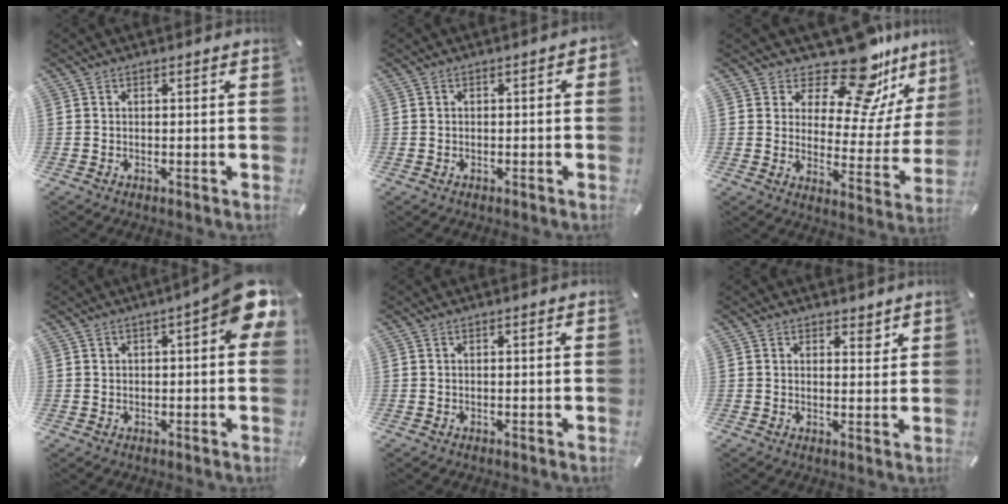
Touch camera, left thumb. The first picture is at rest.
{"total": 1.4, "force": [-0.7, 1.0, 0.7], "torque": [-0.014, 0.006, -0.015]}
{"total": 16.4, "force": [13.9, 5.1, 7.1], "torque": [-0.116, -0.125, 0.234]}
{"total": 9.0, "force": [2.5, 3.8, 7.8], "torque": [-0.092, -0.014, 0.040]}
{"total": 0.0}
{"total": 2.7, "force": [2.0, 1.7, 0.6], "torque": [0.016, -0.014, 0.030]}